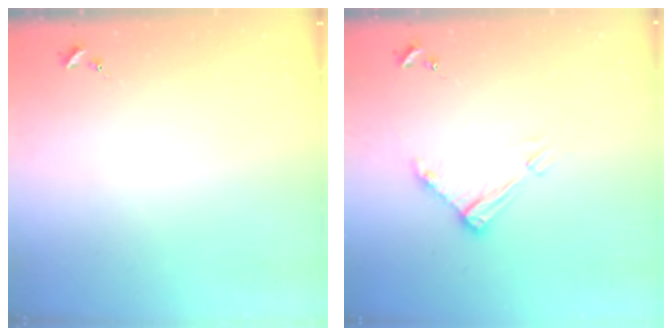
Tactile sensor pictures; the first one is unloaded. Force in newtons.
{"total": 9.1, "press": 9.1, "slide": 0.8}